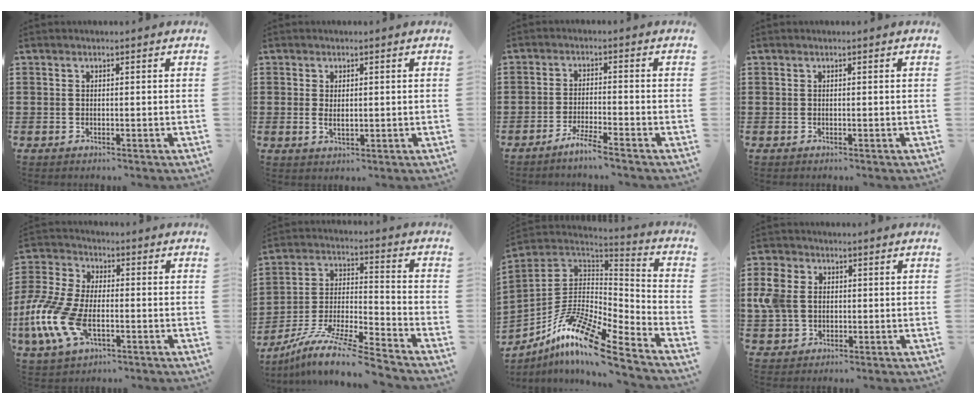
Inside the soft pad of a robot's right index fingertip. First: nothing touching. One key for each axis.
{"total": 6.5, "fx": -0.1, "fy": 3.8, "fz": 5.3, "tx": -0.104, "ty": -0.001, "tz": -0.002}
{"total": 3.4, "fx": -2.9, "fy": -0.5, "fz": 1.6, "tx": -0.034, "ty": -0.004, "tz": -0.057}
{"total": 0.0}
{"total": 11.4, "fx": -4.1, "fy": 5.8, "fz": 8.9, "tx": -0.238, "ty": -0.017, "tz": -0.085}
{"total": 10.8, "fx": -9.4, "fy": 0.5, "fz": 5.3, "tx": -0.101, "ty": 0.011, "tz": -0.188}
{"total": 13.9, "fx": -9.3, "fy": 3.3, "fz": 9.8, "tx": -0.198, "ty": 0.021, "tz": -0.181}
{"total": 6.5, "fx": 0.5, "fy": 5.3, "fz": 3.7, "tx": -0.120, "ty": 0.005, "tz": 0.001}